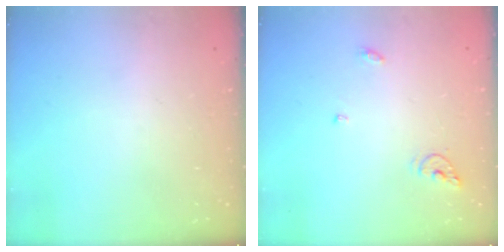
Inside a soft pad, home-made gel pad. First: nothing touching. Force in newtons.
{"total": 5.8, "press": 5.8, "slide": 0.4}